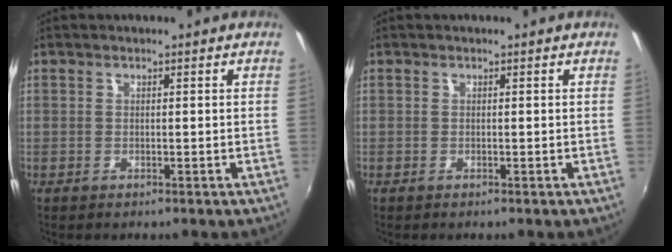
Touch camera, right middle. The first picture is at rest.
{"total": 0.0}